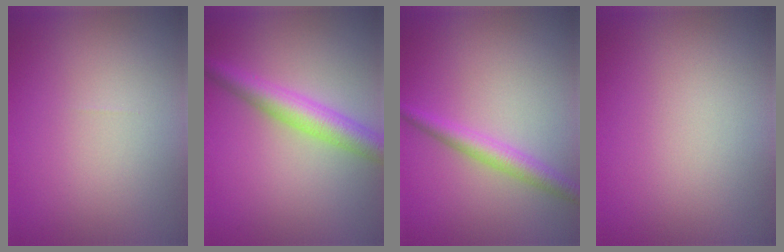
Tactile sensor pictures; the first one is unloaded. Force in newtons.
{"total": 4.4, "press": 4.4, "slide": 0.1}
{"total": 2.6, "press": 2.6, "slide": 0.0}
{"total": 0.0}